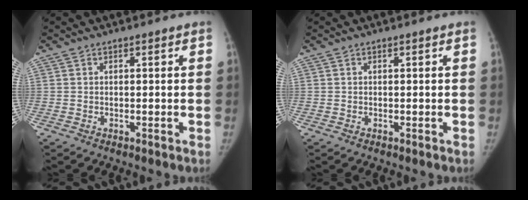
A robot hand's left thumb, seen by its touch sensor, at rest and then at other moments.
{"total": 0.0}